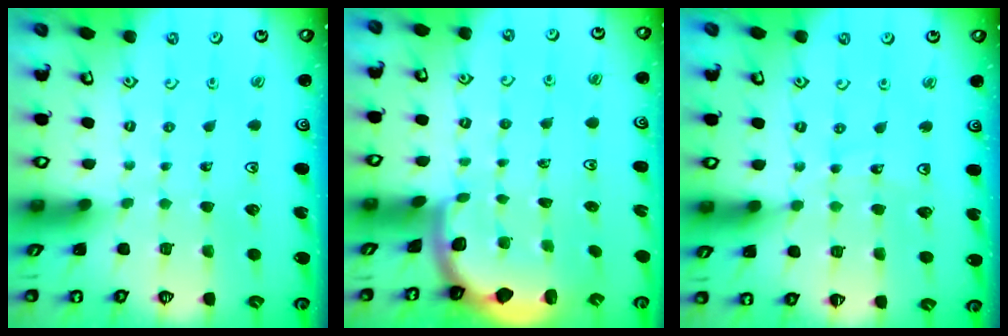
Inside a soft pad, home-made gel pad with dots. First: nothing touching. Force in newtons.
{"total": 1.8, "press": 1.7, "slide": 0.3}
{"total": 8.4, "press": 7.7, "slide": 3.2}